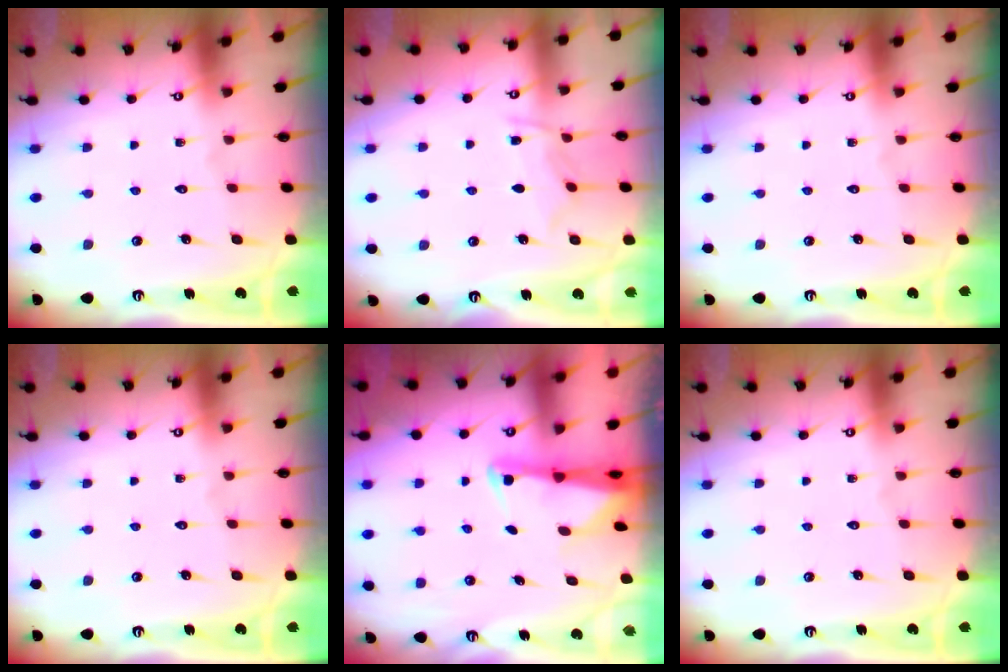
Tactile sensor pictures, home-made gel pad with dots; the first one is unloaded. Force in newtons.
{"total": 6.3, "press": 6.2, "slide": 0.8}
{"total": 0.0}
{"total": 0.0}
{"total": 2.7, "press": 2.6, "slide": 0.5}
{"total": 0.0}